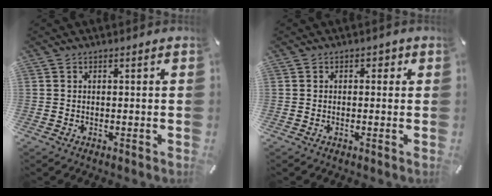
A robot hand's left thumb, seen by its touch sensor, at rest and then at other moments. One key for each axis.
{"total": 1.4, "fx": -0.1, "fy": 1.1, "fz": 0.9, "tx": -0.010, "ty": 0.004, "tz": -0.006}